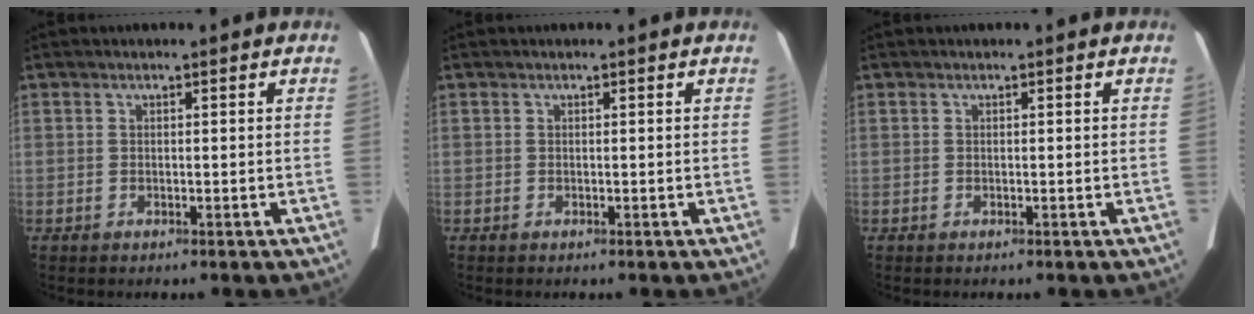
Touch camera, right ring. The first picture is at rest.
{"total": 0.0}
{"total": 0.0}